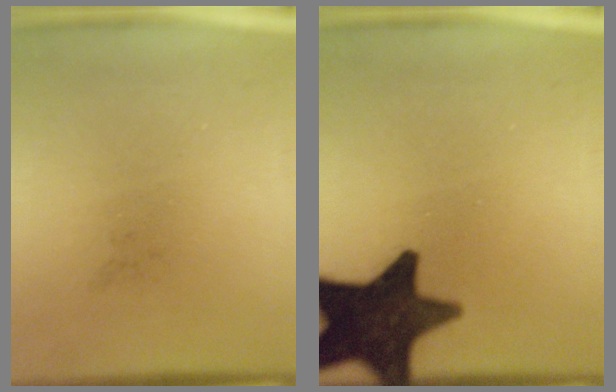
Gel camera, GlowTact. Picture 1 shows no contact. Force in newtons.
{"total": 15.7}